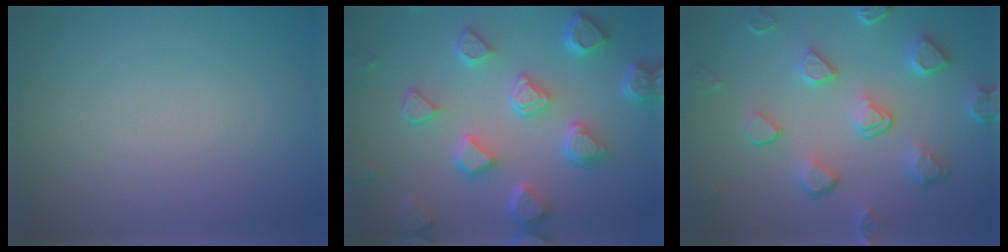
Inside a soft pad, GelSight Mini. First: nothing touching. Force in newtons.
{"total": 6.6, "press": 5.3, "slide": 4.0}
{"total": 5.3, "press": 4.1, "slide": 3.3}